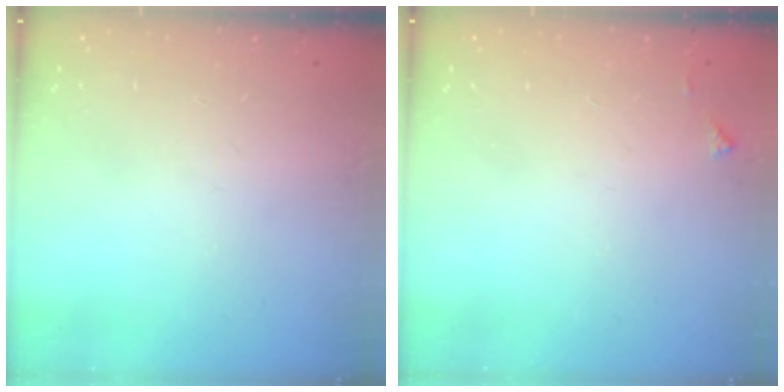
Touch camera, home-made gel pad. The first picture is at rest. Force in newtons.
{"total": 3.8, "press": 3.7, "slide": 0.6}